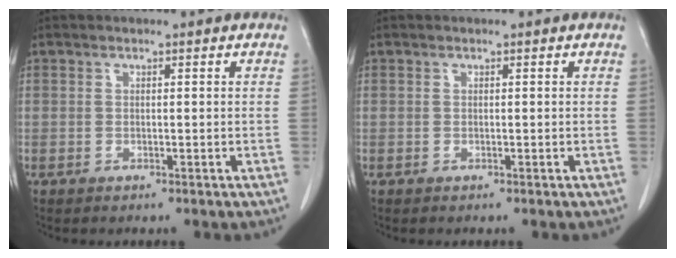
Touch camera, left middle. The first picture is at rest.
{"total": 0.0}